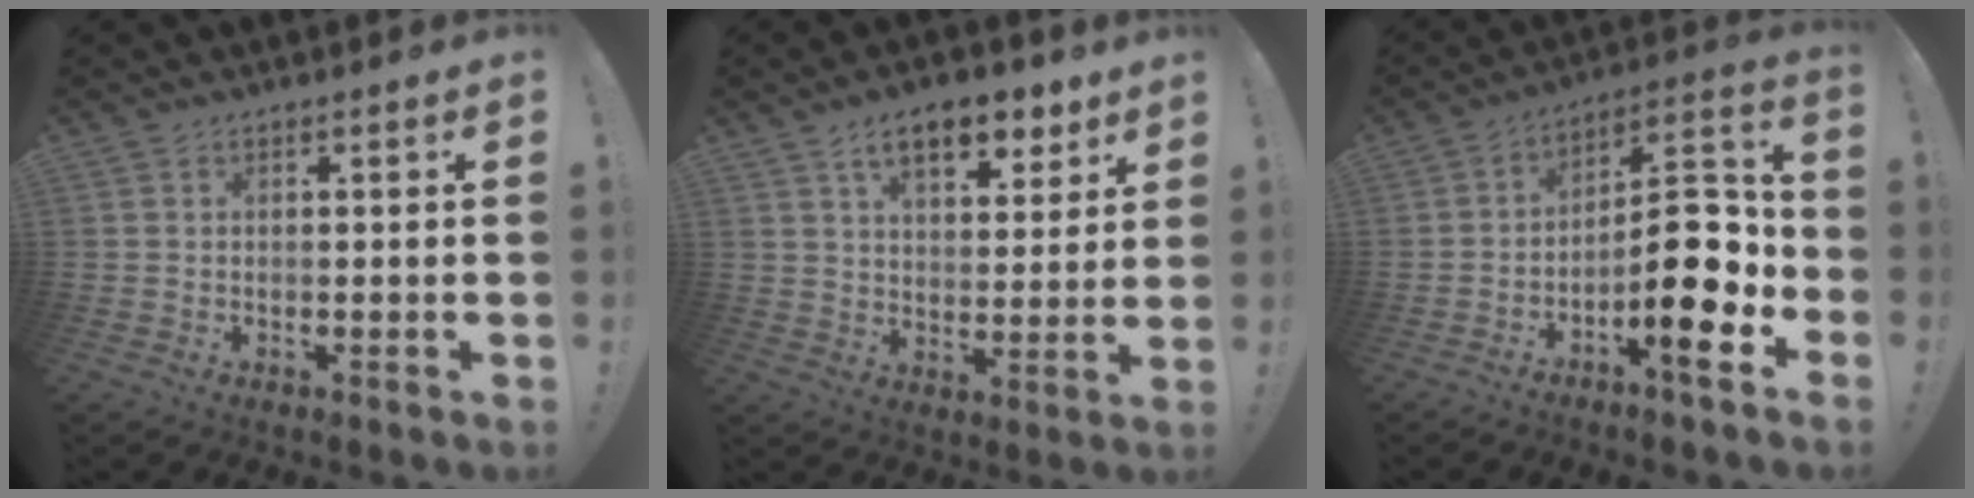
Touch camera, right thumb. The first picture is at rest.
{"total": 11.8, "force": [7.2, 5.4, 7.6], "torque": [-0.106, -0.032, 0.126]}
{"total": 15.0, "force": [-5.2, 5.0, 13.2], "torque": [-0.187, 0.028, -0.081]}